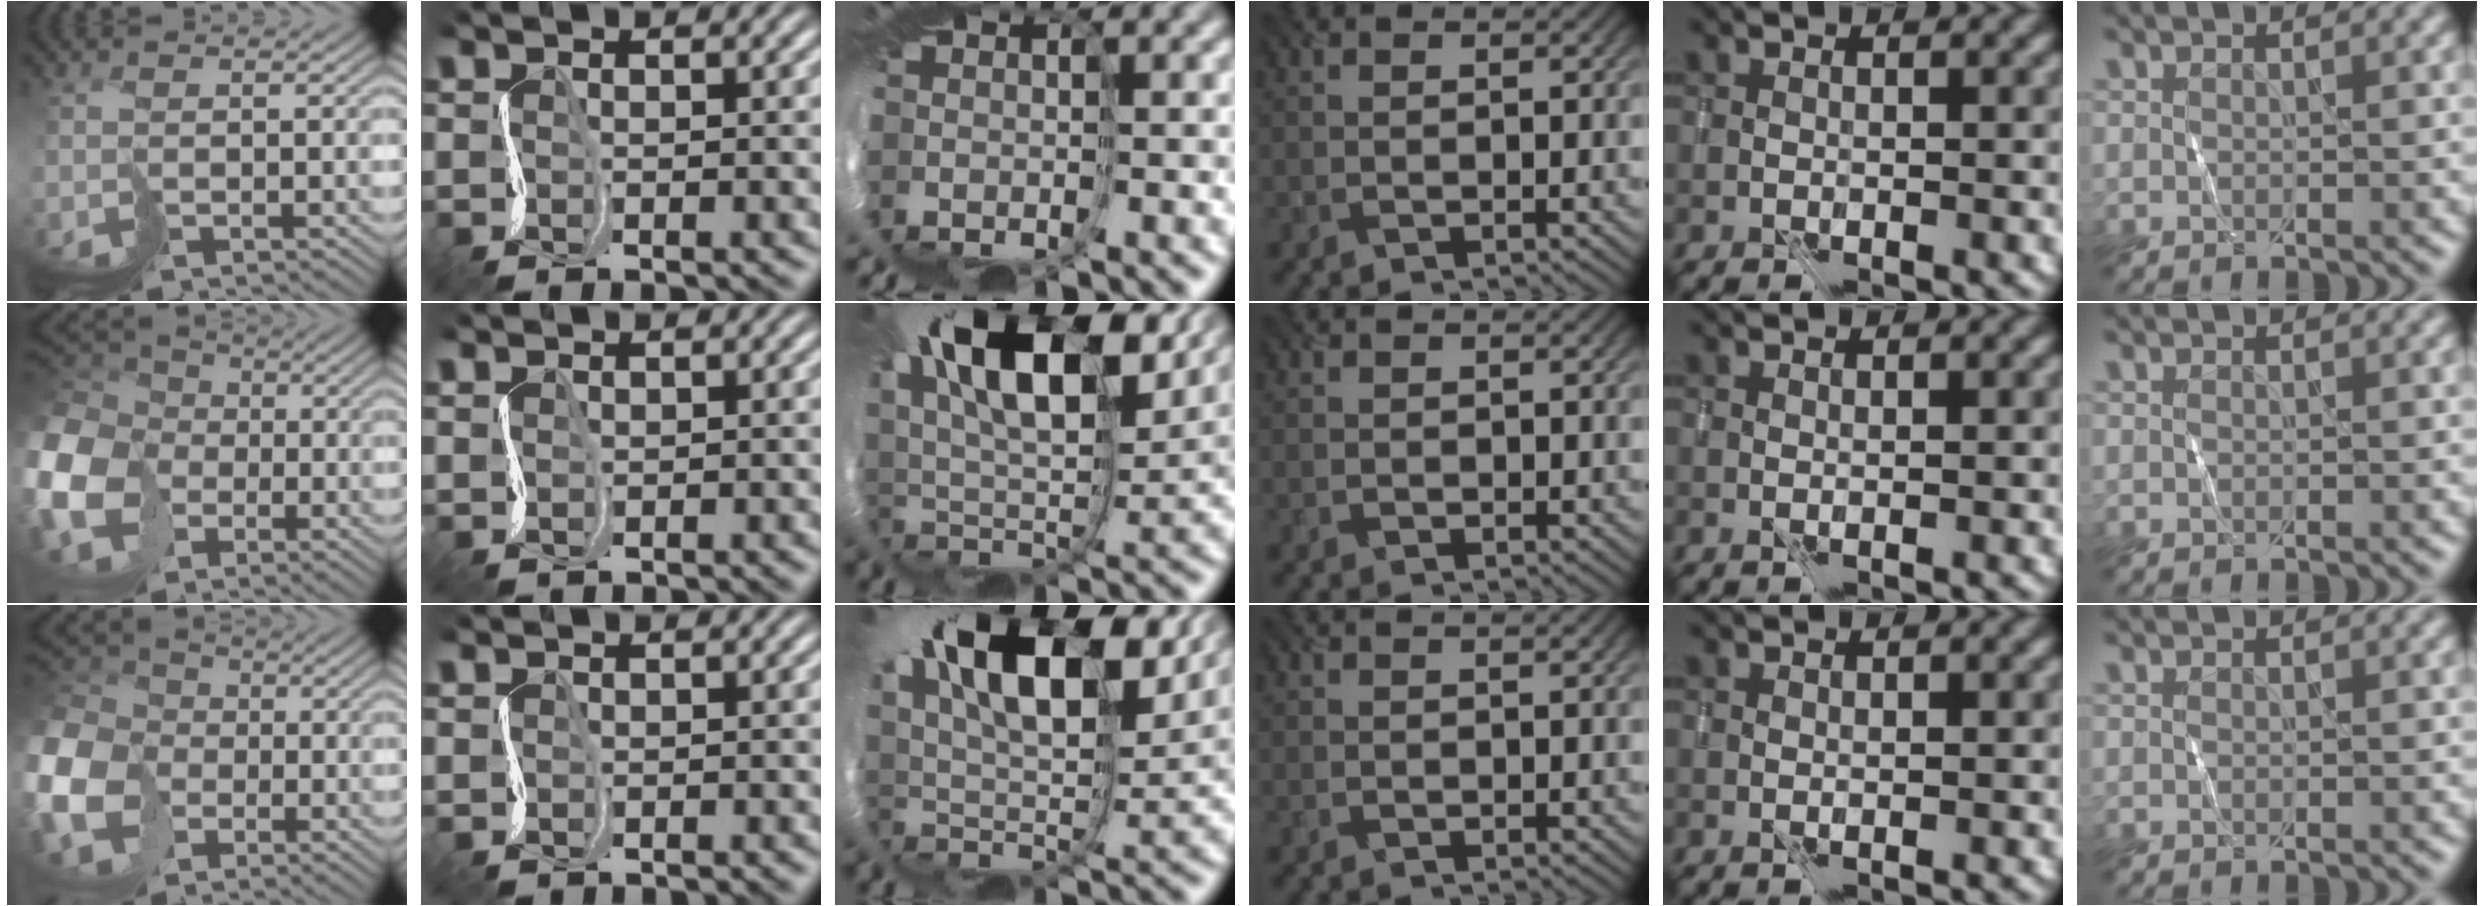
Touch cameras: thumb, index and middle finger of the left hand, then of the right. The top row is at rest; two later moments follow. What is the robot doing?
{"motion": "cut", "object": "tissue"}